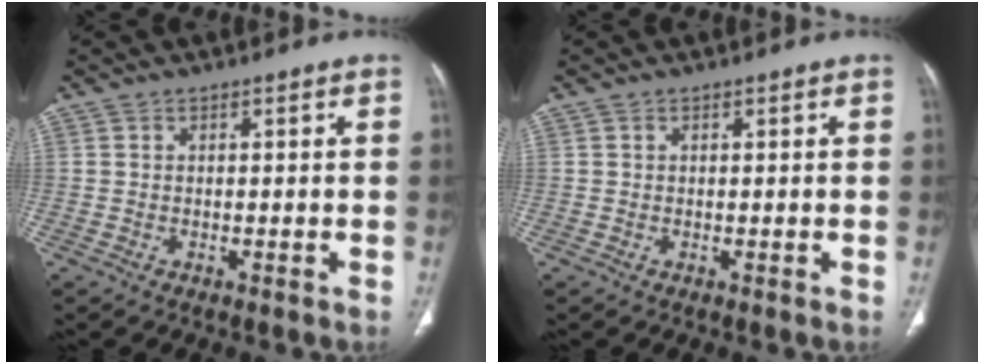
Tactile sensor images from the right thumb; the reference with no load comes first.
{"total": 0.0}